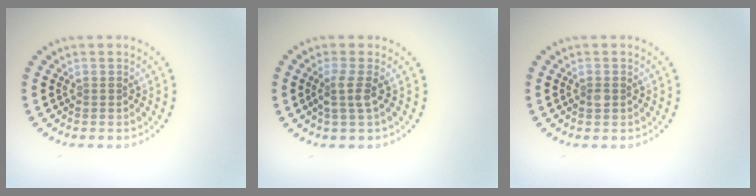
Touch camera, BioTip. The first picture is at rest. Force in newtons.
{"total": 2.0, "press": 1.5, "slide": 1.3}
{"total": 0.9, "press": 0.9, "slide": 0.0}